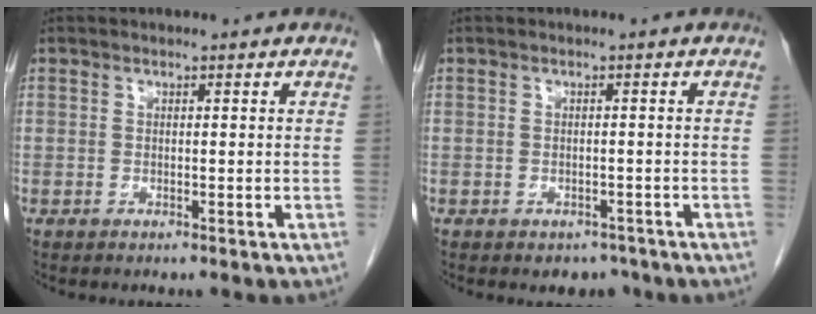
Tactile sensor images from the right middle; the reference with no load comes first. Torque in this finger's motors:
{"motor_torque": [0.46, -0.25, 0.09, 0.02]}